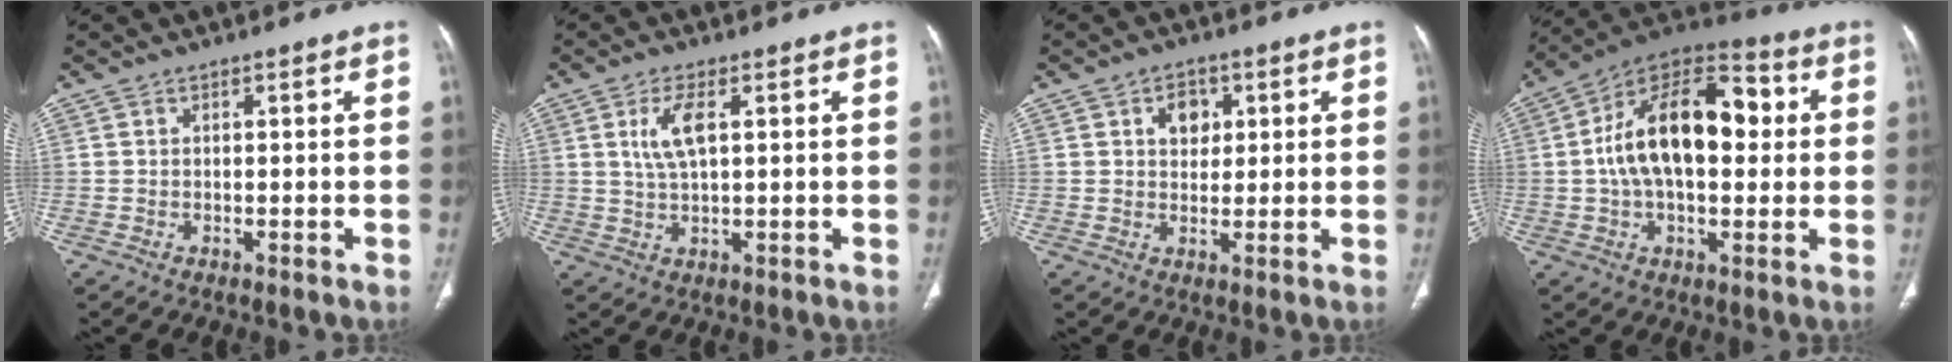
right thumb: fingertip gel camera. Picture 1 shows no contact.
{"total": 5.7, "force": [1.6, 2.0, 5.0], "torque": [-0.111, -0.003, 0.036]}
{"total": 4.8, "force": [1.6, 3.5, 2.7], "torque": [-0.020, -0.004, 0.024]}
{"total": 20.5, "force": [2.1, 11.4, 17.0], "torque": [-0.267, 0.035, 0.028]}